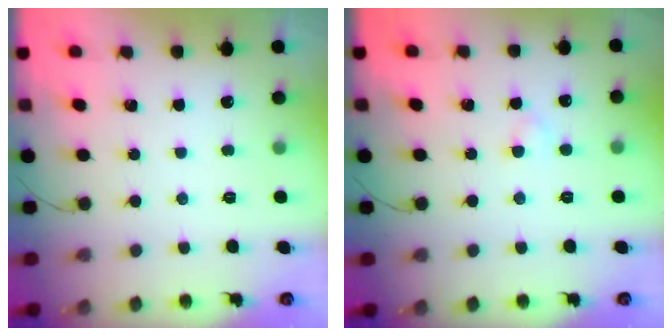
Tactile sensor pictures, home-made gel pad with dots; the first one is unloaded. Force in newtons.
{"total": 2.3, "press": 2.1, "slide": 1.0}